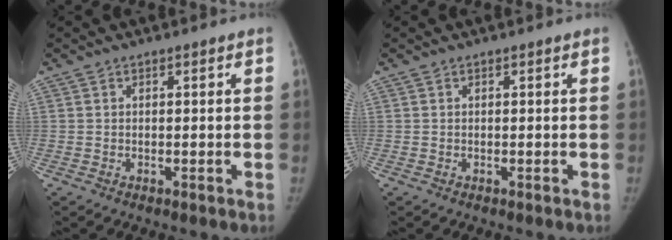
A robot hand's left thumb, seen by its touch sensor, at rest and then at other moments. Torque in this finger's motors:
{"motor_torque": [0.00, 0.00, 0.21, -0.20, 0.00]}